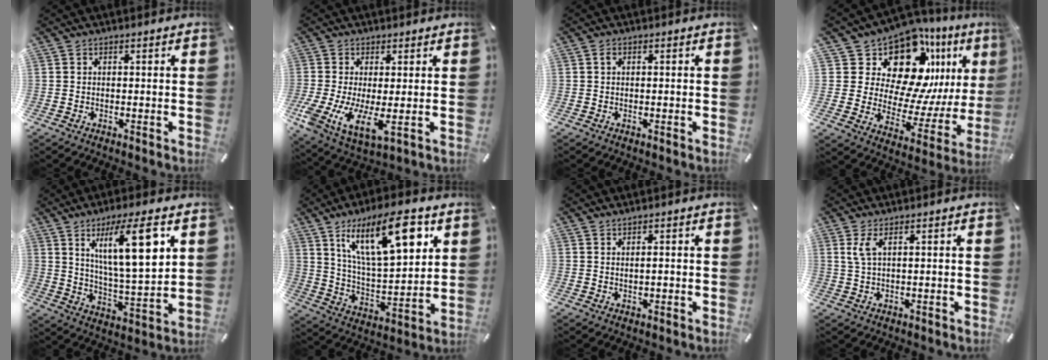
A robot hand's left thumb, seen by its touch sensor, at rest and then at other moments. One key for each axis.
{"total": 9.1, "fx": -0.8, "fy": 4.0, "fz": 8.1, "tx": -0.174, "ty": -0.028, "tz": -0.008}
{"total": 0.6, "fx": 0.0, "fy": 0.4, "fz": 0.5, "tx": -0.011, "ty": 0.004, "tz": -0.001}
{"total": 17.8, "fx": 11.9, "fy": 10.1, "fz": 8.6, "tx": -0.120, "ty": -0.118, "tz": 0.208}
{"total": 16.4, "fx": 8.1, "fy": 4.4, "fz": 13.6, "tx": -0.225, "ty": -0.023, "tz": 0.126}
{"total": 20.9, "fx": 10.9, "fy": 8.2, "fz": 15.9, "tx": -0.278, "ty": -0.039, "tz": 0.171}
{"total": 1.1, "fx": 0.5, "fy": 0.2, "fz": 1.0, "tx": -0.020, "ty": 0.000, "tz": 0.007}
{"total": 3.2, "fx": 1.2, "fy": 0.8, "fz": 2.9, "tx": -0.062, "ty": 0.003, "tz": 0.020}